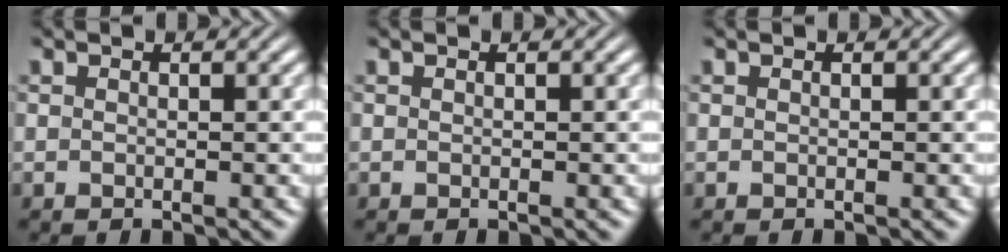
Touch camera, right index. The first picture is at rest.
{"total": 0.0}
{"total": 0.0}